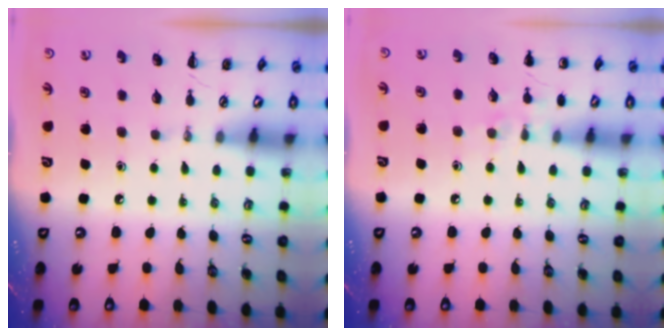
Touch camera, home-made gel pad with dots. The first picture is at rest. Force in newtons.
{"total": 6.7, "press": 6.5, "slide": 1.6}